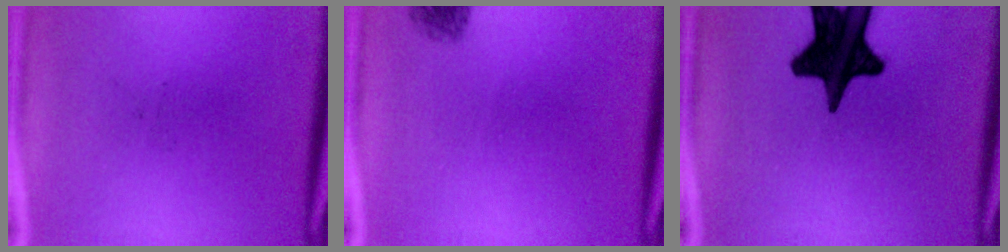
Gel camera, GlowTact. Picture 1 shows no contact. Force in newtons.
{"total": 1.6}
{"total": 17.1}